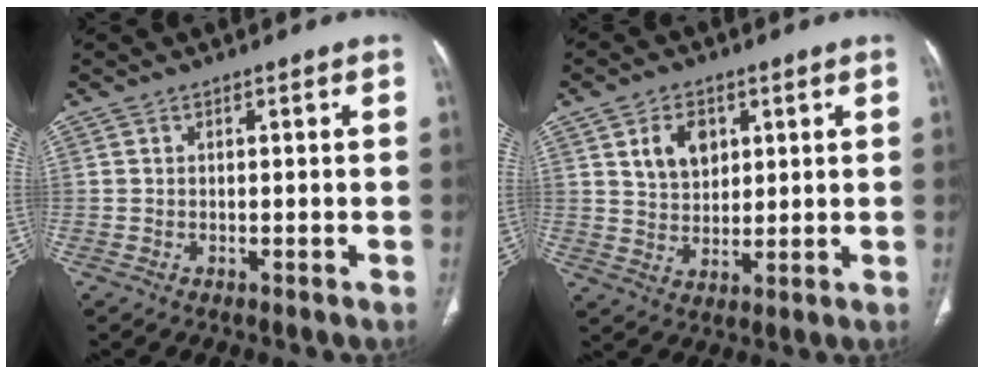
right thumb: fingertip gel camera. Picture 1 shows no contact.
{"total": 7.4, "force": [3.0, 5.2, 4.4], "torque": [-0.052, -0.018, 0.057]}